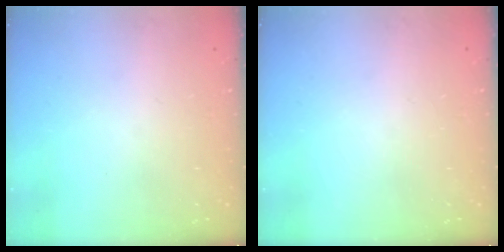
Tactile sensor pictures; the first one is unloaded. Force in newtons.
{"total": 0.0}